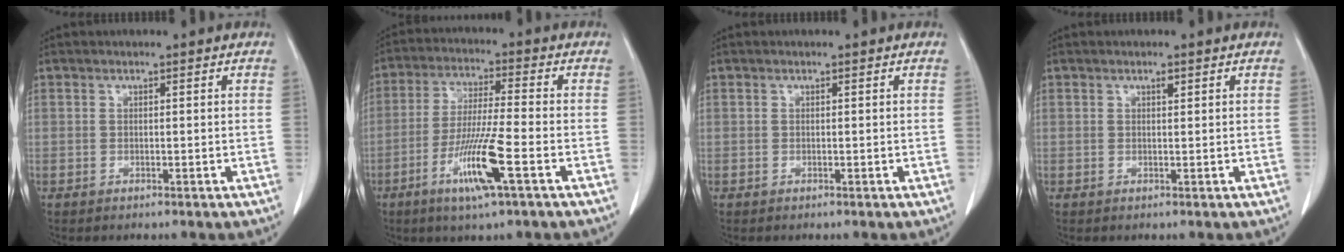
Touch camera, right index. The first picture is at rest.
{"total": 10.6, "force": [-4.5, -0.2, 9.6], "torque": [-0.188, -0.019, -0.087]}
{"total": 0.0}
{"total": 0.6, "force": [0.4, 0.2, 0.5], "torque": [-0.011, -0.002, 0.006]}